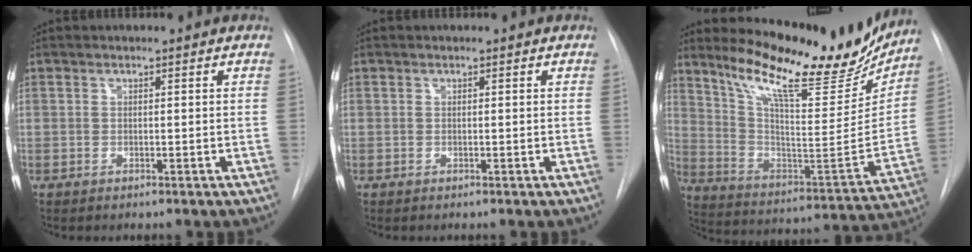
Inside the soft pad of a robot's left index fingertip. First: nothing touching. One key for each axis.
{"total": 0.0}
{"total": 23.0, "fx": 18.8, "fy": 5.4, "fz": 12.0, "tx": -0.193, "ty": -0.037, "tz": 0.282}